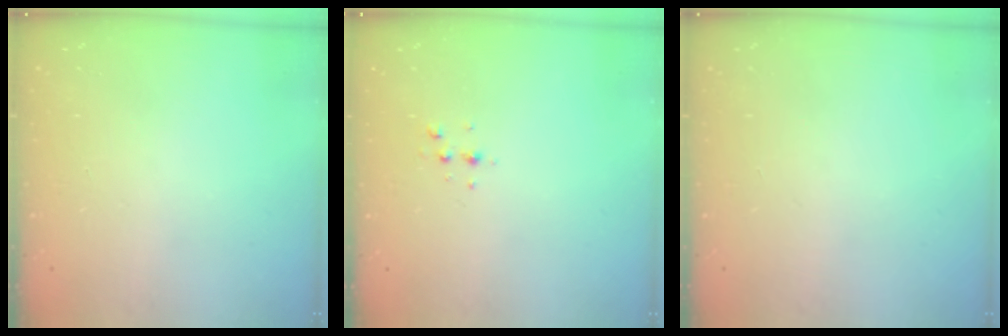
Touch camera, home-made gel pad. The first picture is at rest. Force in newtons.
{"total": 3.7, "press": 3.2, "slide": 1.7}
{"total": 0.0}